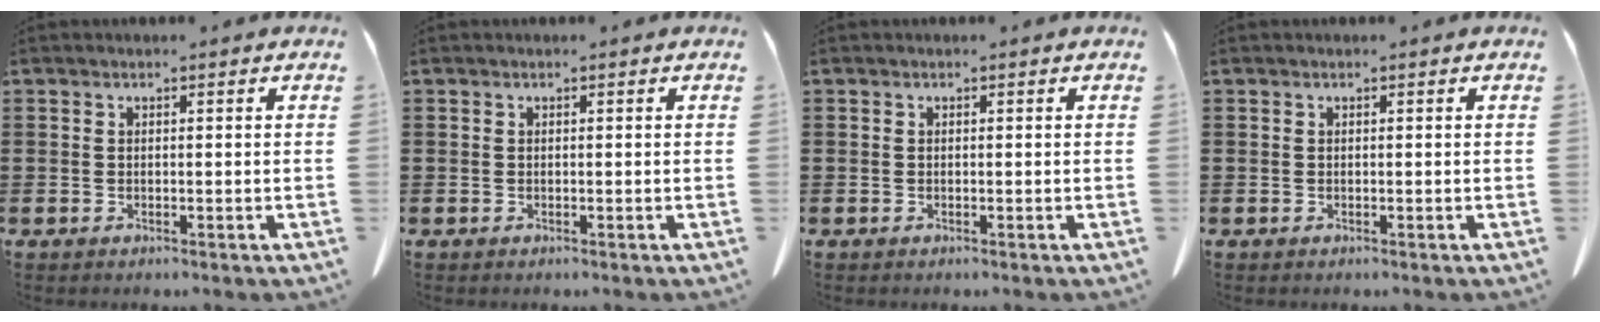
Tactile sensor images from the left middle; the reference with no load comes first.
{"total": 0.0}
{"total": 0.0}
{"total": 0.0}